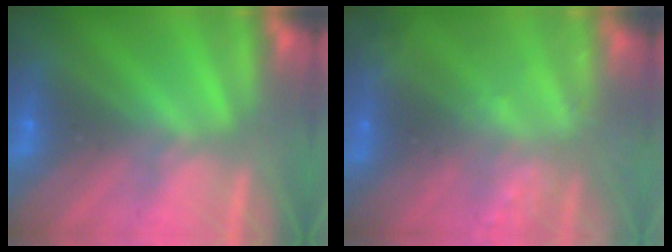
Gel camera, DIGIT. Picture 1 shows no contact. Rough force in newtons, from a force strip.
{"total": 2.2}